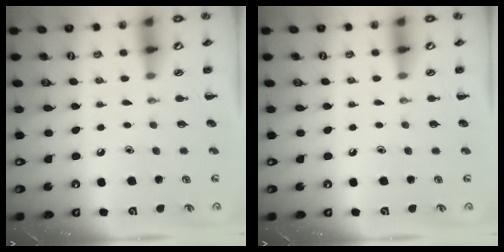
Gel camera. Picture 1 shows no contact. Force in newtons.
{"total": 0.0}